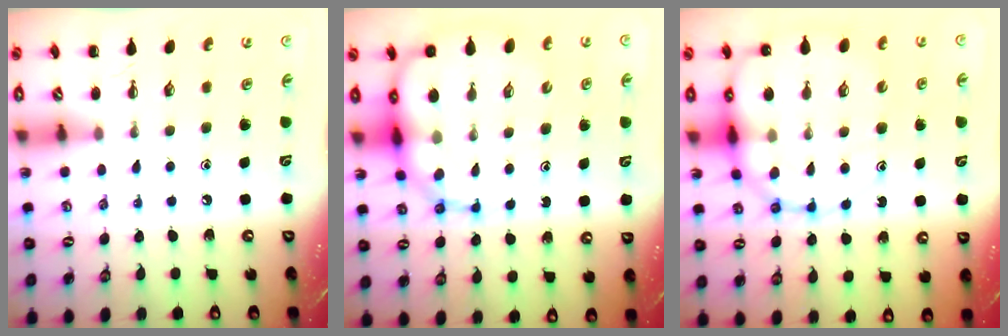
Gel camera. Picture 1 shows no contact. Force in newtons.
{"total": 14.2, "press": 13.6, "slide": 3.9}
{"total": 15.7, "press": 15.4, "slide": 3.3}